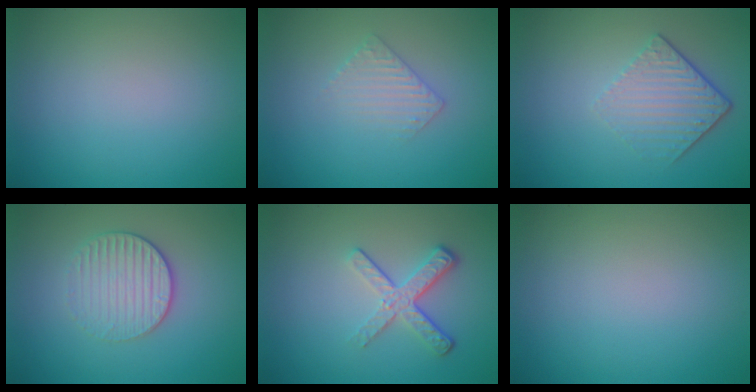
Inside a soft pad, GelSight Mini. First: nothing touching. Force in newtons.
{"total": 1.9, "press": 1.9, "slide": 0.5}
{"total": 4.2, "press": 2.8, "slide": 3.1}
{"total": 3.0, "press": 2.7, "slide": 1.3}
{"total": 3.5, "press": 2.5, "slide": 2.5}
{"total": 0.0}